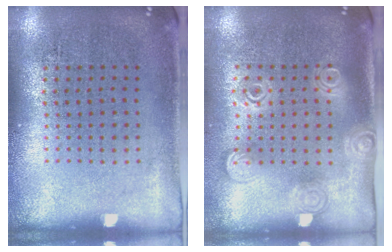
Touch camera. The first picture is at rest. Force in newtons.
{"total": 1.7, "press": 1.4, "slide": 1.0}